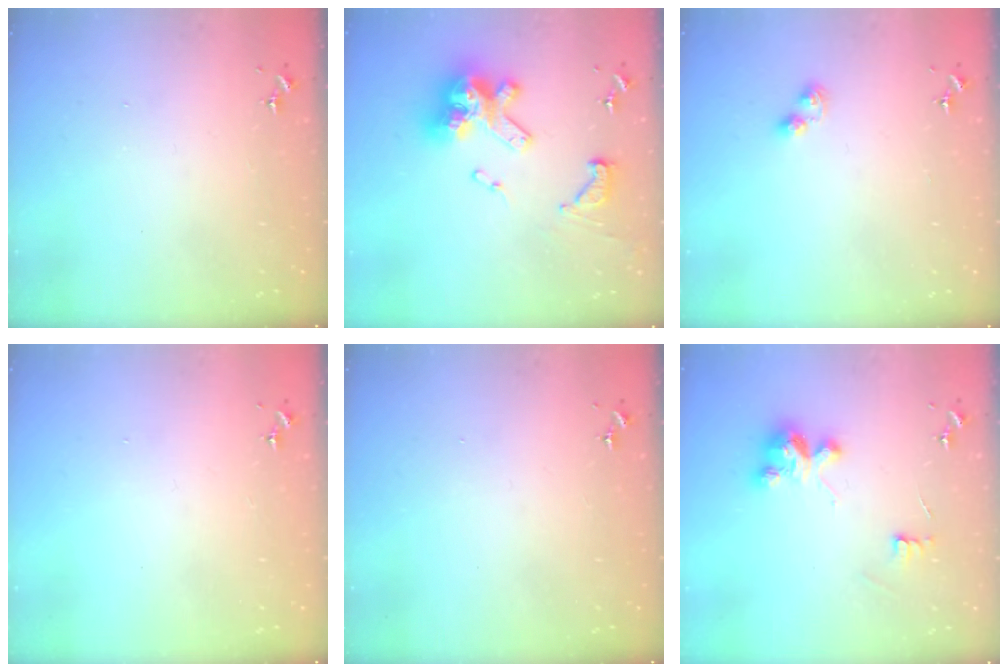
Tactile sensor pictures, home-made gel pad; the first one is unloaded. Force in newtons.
{"total": 20.1, "press": 20.0, "slide": 1.8}
{"total": 3.9, "press": 3.8, "slide": 0.5}
{"total": 0.0}
{"total": 0.0}
{"total": 8.9, "press": 8.9, "slide": 0.3}